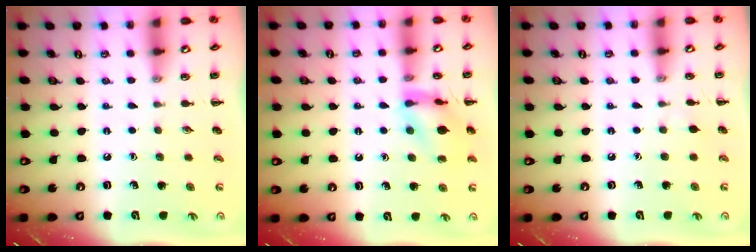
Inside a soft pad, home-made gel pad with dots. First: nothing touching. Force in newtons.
{"total": 13.0, "press": 12.9, "slide": 1.2}
{"total": 3.0, "press": 2.7, "slide": 1.2}